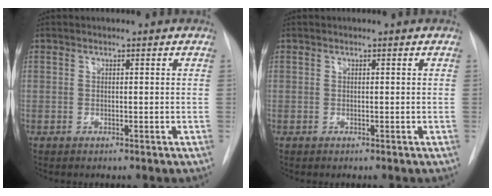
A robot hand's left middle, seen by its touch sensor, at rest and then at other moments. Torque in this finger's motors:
{"motor_torque": [0.00, 0.00, 0.00, 0.01]}